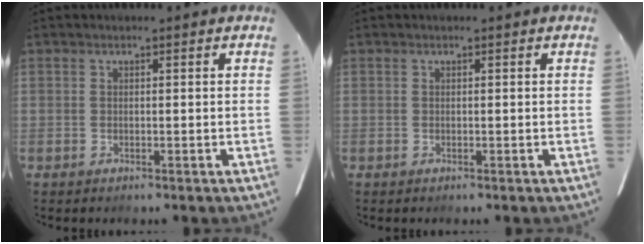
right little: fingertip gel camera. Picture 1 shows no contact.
{"total": 0.0}